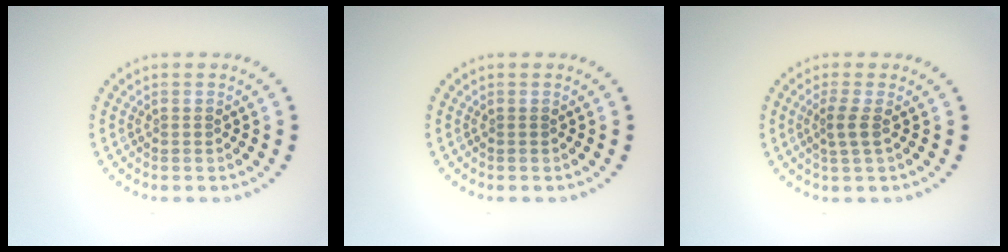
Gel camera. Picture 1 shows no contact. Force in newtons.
{"total": 0.0}
{"total": 1.6, "press": 1.2, "slide": 1.0}